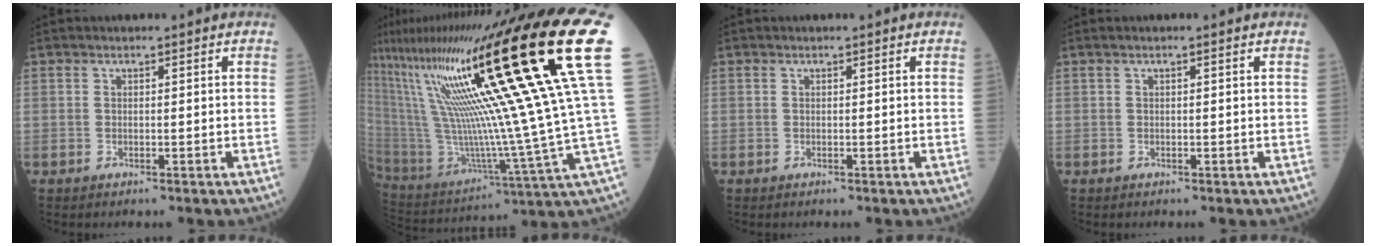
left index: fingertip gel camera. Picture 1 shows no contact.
{"total": 33.2, "force": [14.7, -1.4, 29.7], "torque": [-0.468, 0.007, 0.248]}
{"total": 0.0}
{"total": 0.5, "force": [0.3, -0.1, 0.5], "torque": [-0.016, 0.008, 0.006]}